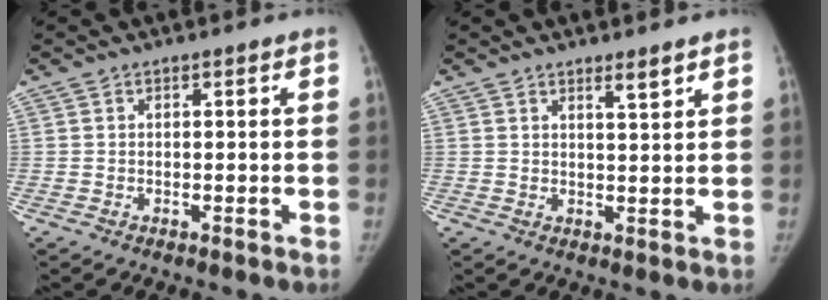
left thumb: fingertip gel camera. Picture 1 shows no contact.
{"total": 2.6, "force": [2.0, 0.2, 1.7], "torque": [-0.025, -0.019, 0.033]}